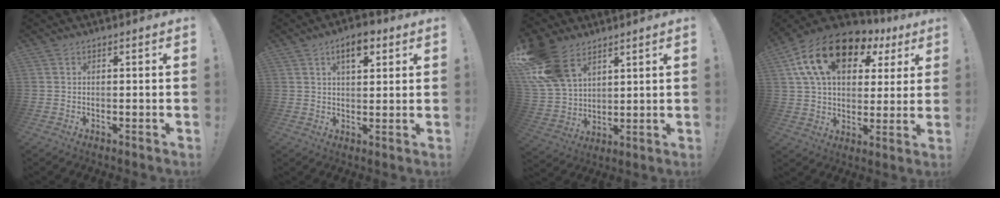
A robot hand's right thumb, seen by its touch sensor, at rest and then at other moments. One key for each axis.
{"total": 6.9, "fx": 3.5, "fy": 3.3, "fz": 4.9, "tx": -0.067, "ty": -0.008, "tz": 0.058}
{"total": 17.1, "fx": 9.9, "fy": 10.7, "fz": 8.9, "tx": -0.181, "ty": -0.045, "tz": 0.192}
{"total": 20.4, "fx": 9.8, "fy": 12.1, "fz": 13.3, "tx": -0.224, "ty": -0.033, "tz": 0.178}